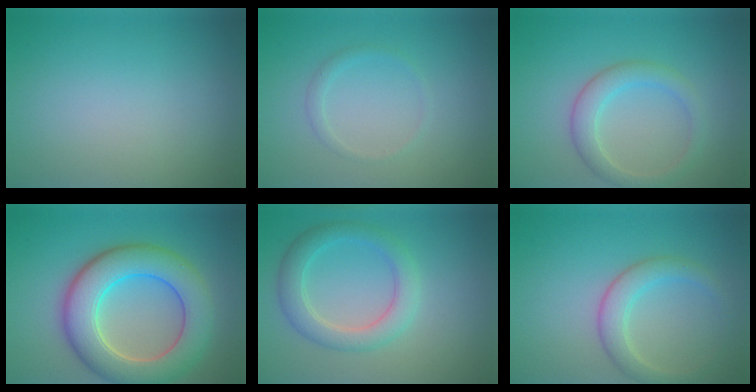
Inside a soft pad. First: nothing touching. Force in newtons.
{"total": 1.0, "press": 1.0, "slide": 0.1}
{"total": 3.0, "press": 3.0, "slide": 0.0}
{"total": 8.9, "press": 8.9, "slide": 0.6}
{"total": 3.6, "press": 3.6, "slide": 0.1}
{"total": 3.1, "press": 3.1, "slide": 0.2}